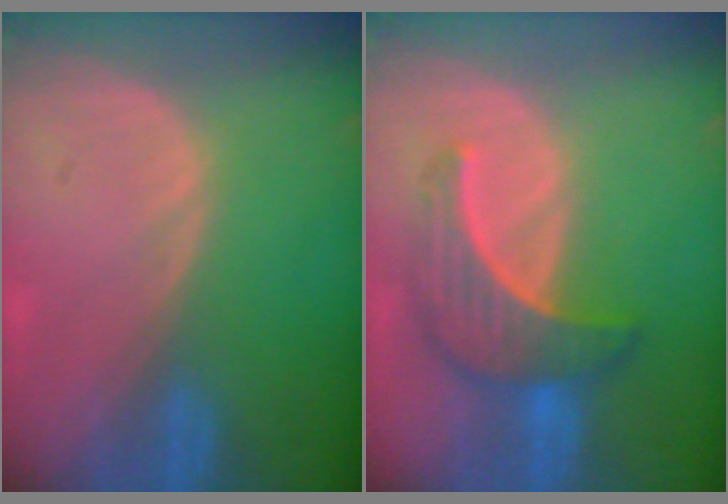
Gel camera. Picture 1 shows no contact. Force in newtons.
{"total": 6.9, "press": 6.8, "slide": 1.0}